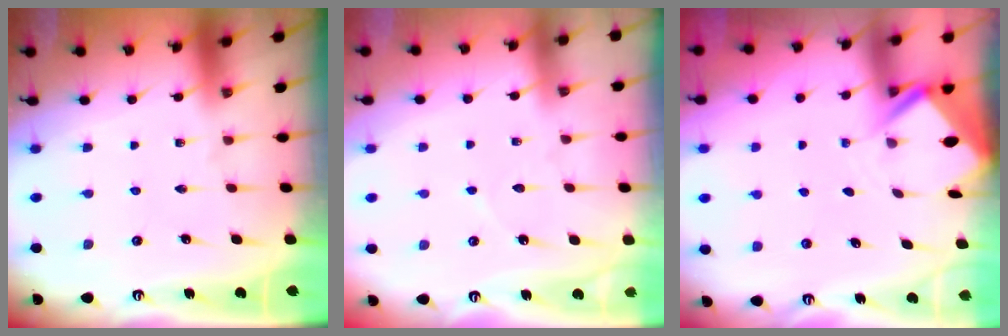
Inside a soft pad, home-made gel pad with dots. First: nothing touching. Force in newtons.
{"total": 3.2, "press": 3.2, "slide": 0.4}
{"total": 3.1, "press": 3.1, "slide": 0.3}